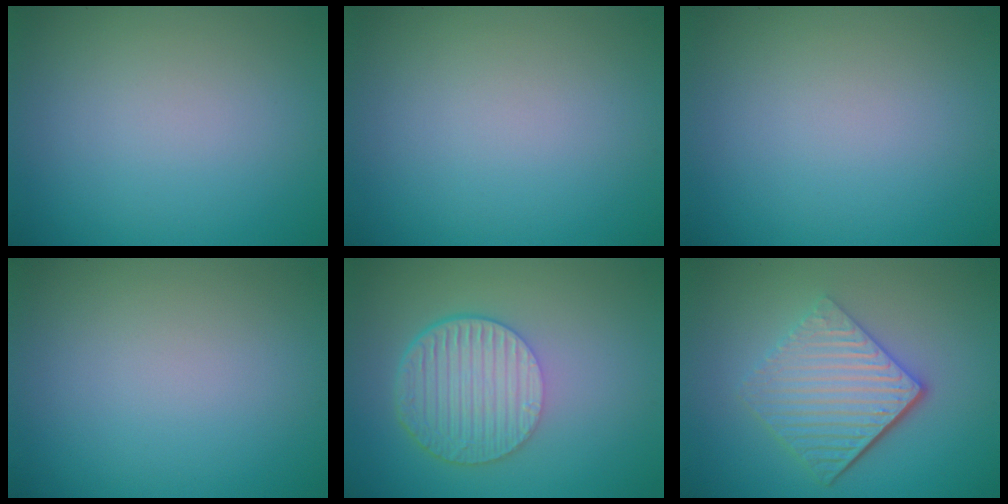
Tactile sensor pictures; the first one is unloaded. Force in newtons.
{"total": 0.0}
{"total": 0.0}
{"total": 0.0}
{"total": 6.5, "press": 4.5, "slide": 4.8}
{"total": 5.9, "press": 4.0, "slide": 4.3}